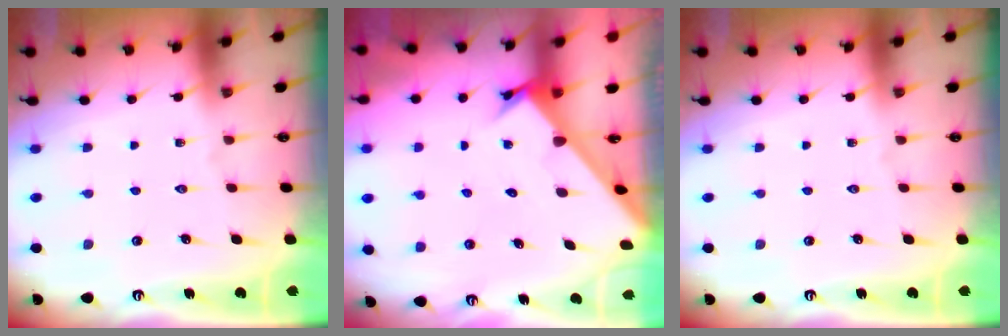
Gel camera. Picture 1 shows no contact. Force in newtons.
{"total": 2.1, "press": 2.1, "slide": 0.2}
{"total": 0.0}